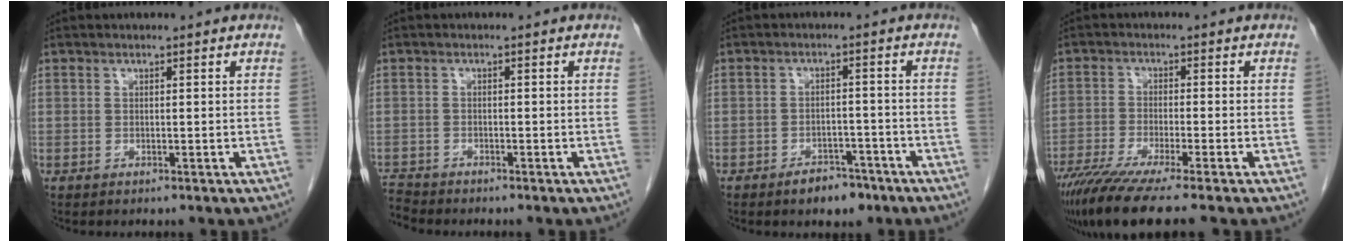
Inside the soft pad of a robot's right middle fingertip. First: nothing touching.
{"total": 2.5, "force": [-2.5, -0.2, -0.4], "torque": [0.004, -0.016, -0.045]}
{"total": 4.4, "force": [-3.2, 2.3, 2.1], "torque": [-0.027, 0.005, -0.041]}
{"total": 10.6, "force": [-8.2, -0.3, 6.7], "torque": [-0.106, -0.030, -0.134]}